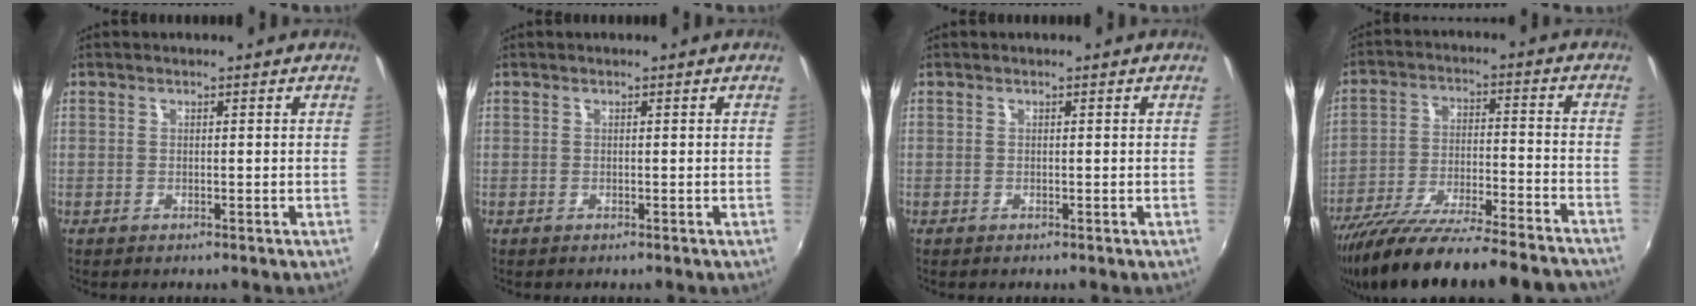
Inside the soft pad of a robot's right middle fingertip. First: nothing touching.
{"total": 0.0}
{"total": 0.0}
{"total": 25.8, "force": [-22.5, 3.1, 12.1], "torque": [-0.211, -0.059, -0.335]}